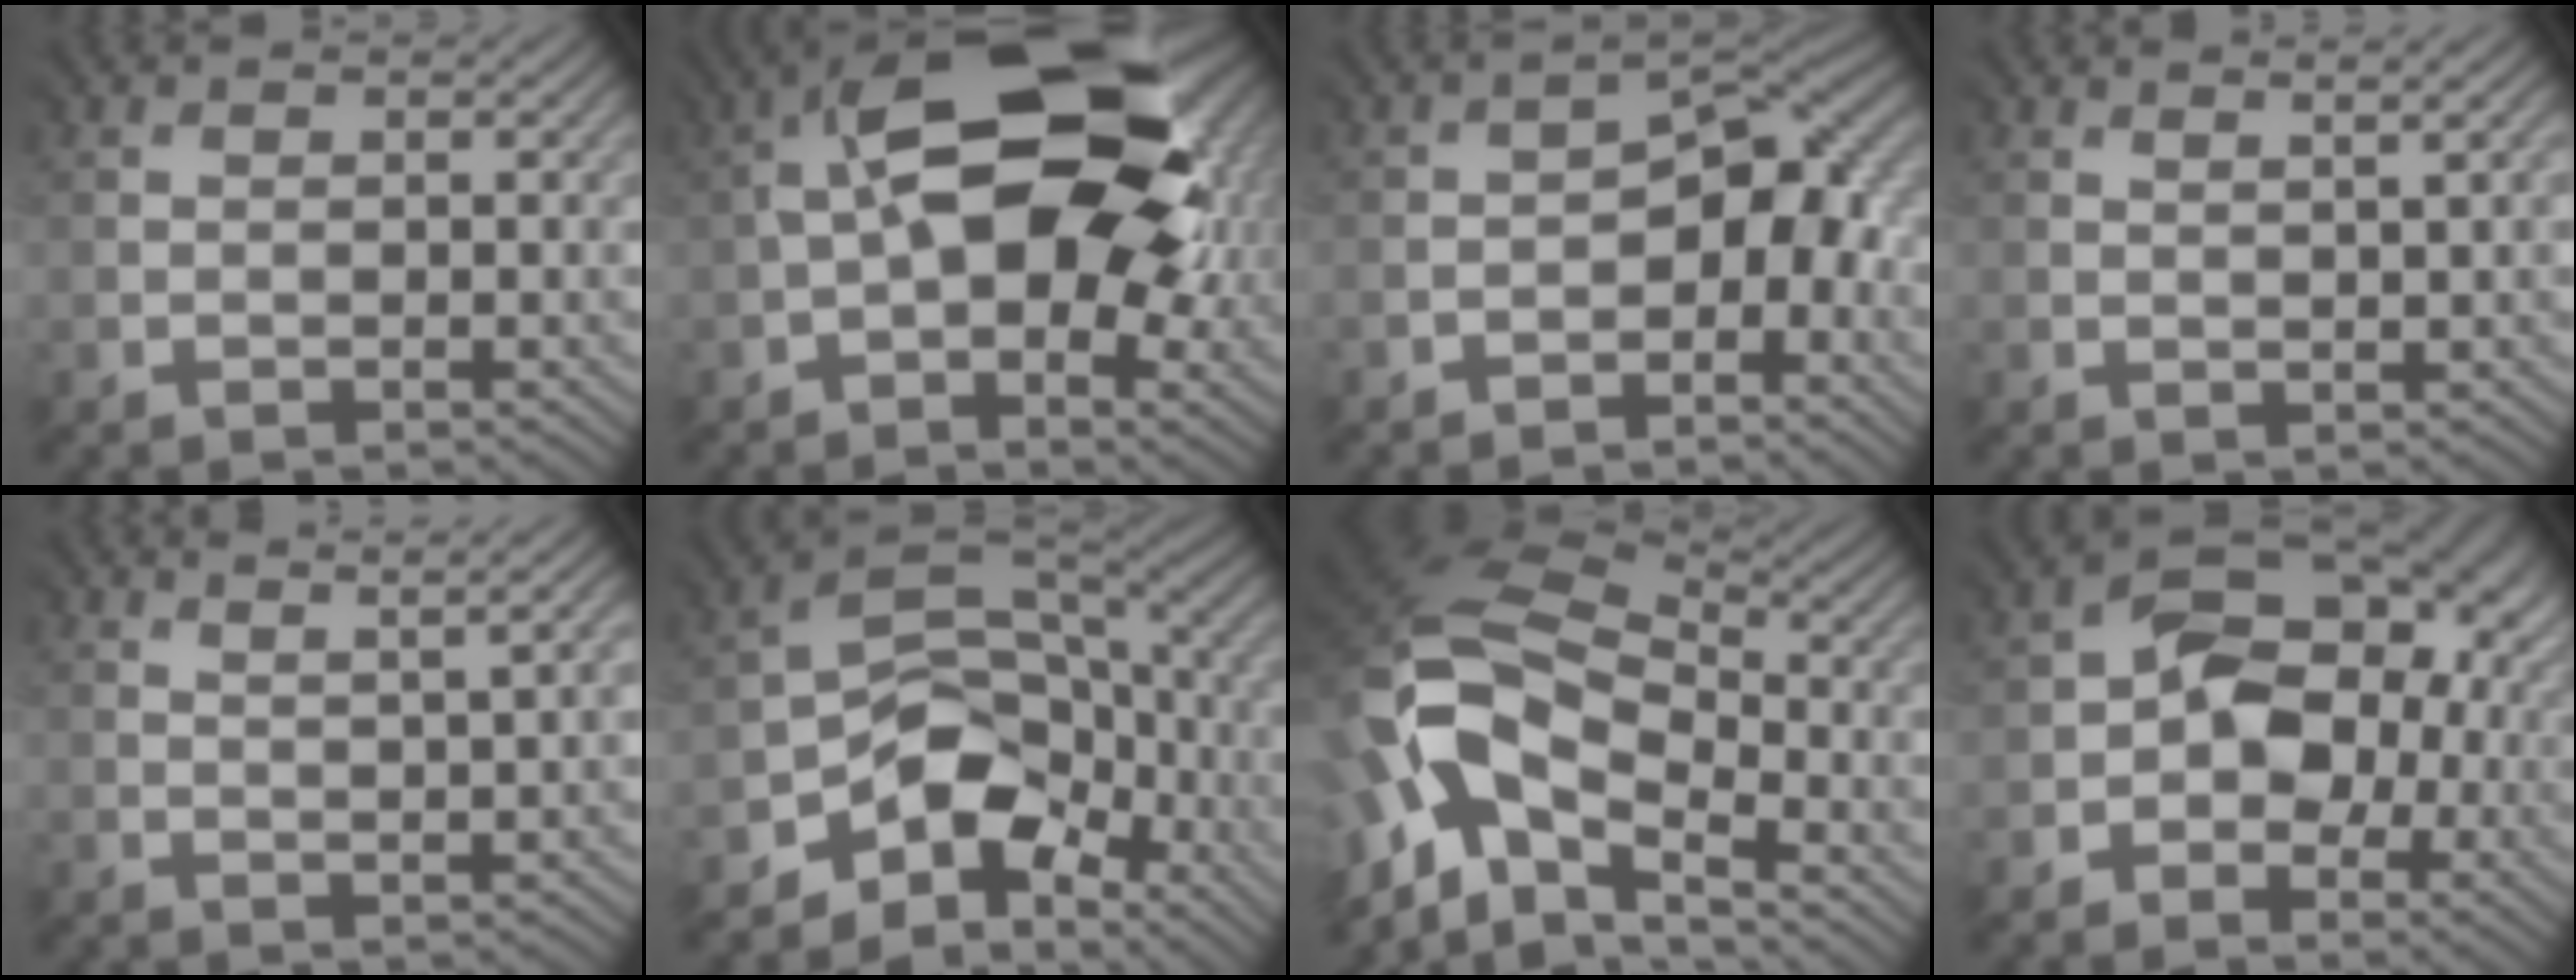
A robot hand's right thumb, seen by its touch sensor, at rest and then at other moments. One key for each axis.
{"total": 17.9, "fx": 1.1, "fy": 9.6, "fz": 15.1, "tx": -0.245, "ty": 0.018, "tz": 0.013}
{"total": 5.7, "fx": -2.5, "fy": 2.6, "fz": 4.4, "tx": -0.060, "ty": 0.008, "tz": -0.049}
{"total": 1.7, "fx": 1.4, "fy": -0.4, "fz": 0.9, "tx": -0.014, "ty": 0.003, "tz": 0.022}
{"total": 3.3, "fx": 2.5, "fy": -0.4, "fz": 2.1, "tx": -0.034, "ty": 0.007, "tz": 0.043}
{"total": 8.4, "fx": -5.1, "fy": 5.2, "fz": 4.2, "tx": -0.059, "ty": -0.004, "tz": -0.108}
{"total": 12.8, "fx": -4.7, "fy": 7.5, "fz": 9.3, "tx": -0.200, "ty": -0.010, "tz": -0.096}
{"total": 10.4, "fx": -1.0, "fy": 7.4, "fz": 7.2, "tx": -0.091, "ty": 0.009, "tz": -0.029}